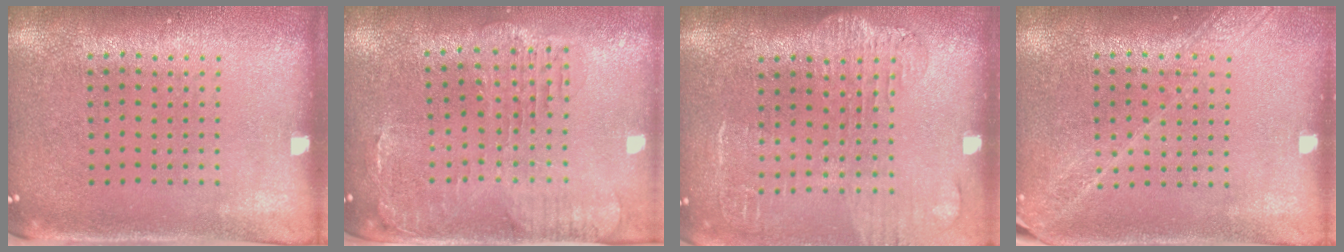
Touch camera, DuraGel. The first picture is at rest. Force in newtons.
{"total": 1.6, "press": 1.5, "slide": 0.5}
{"total": 1.8, "press": 1.5, "slide": 0.9}
{"total": 1.6, "press": 1.5, "slide": 0.7}